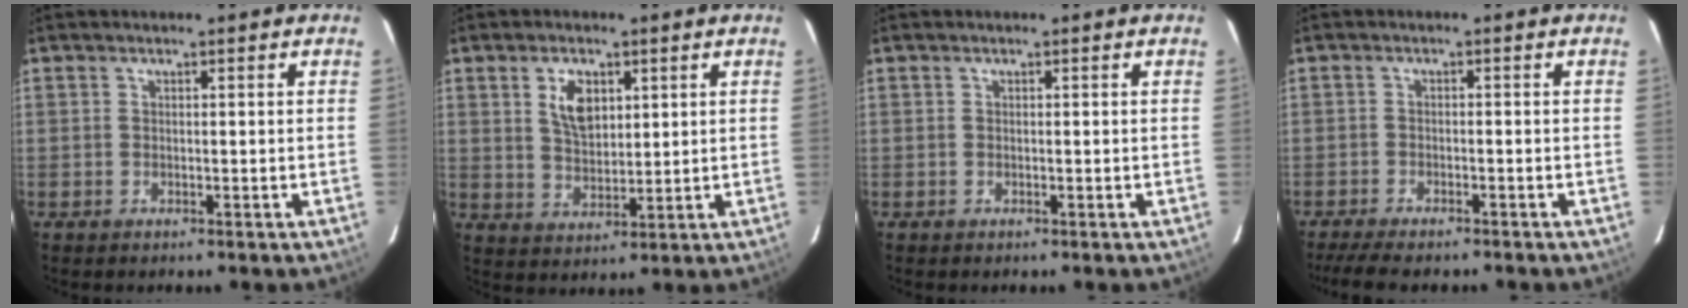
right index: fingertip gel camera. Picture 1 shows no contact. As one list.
[{"total": 6.7, "force": [2.6, 3.7, 4.9], "torque": [-0.088, 0.005, 0.054]}, {"total": 0.0}, {"total": 7.9, "force": [-6.7, 1.5, 3.9], "torque": [-0.095, -0.024, -0.112]}]